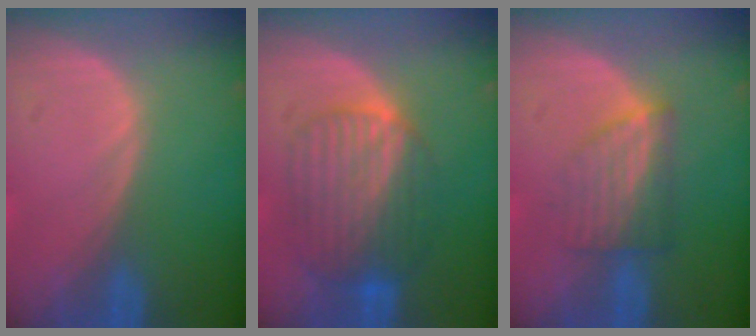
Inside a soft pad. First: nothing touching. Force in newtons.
{"total": 7.7, "press": 7.7, "slide": 0.2}
{"total": 6.1, "press": 5.5, "slide": 2.8}